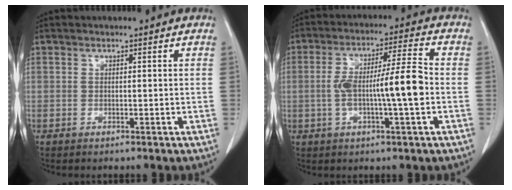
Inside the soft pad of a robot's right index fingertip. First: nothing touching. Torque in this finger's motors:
{"motor_torque": [0.43, -0.09, 0.30, 0.09]}